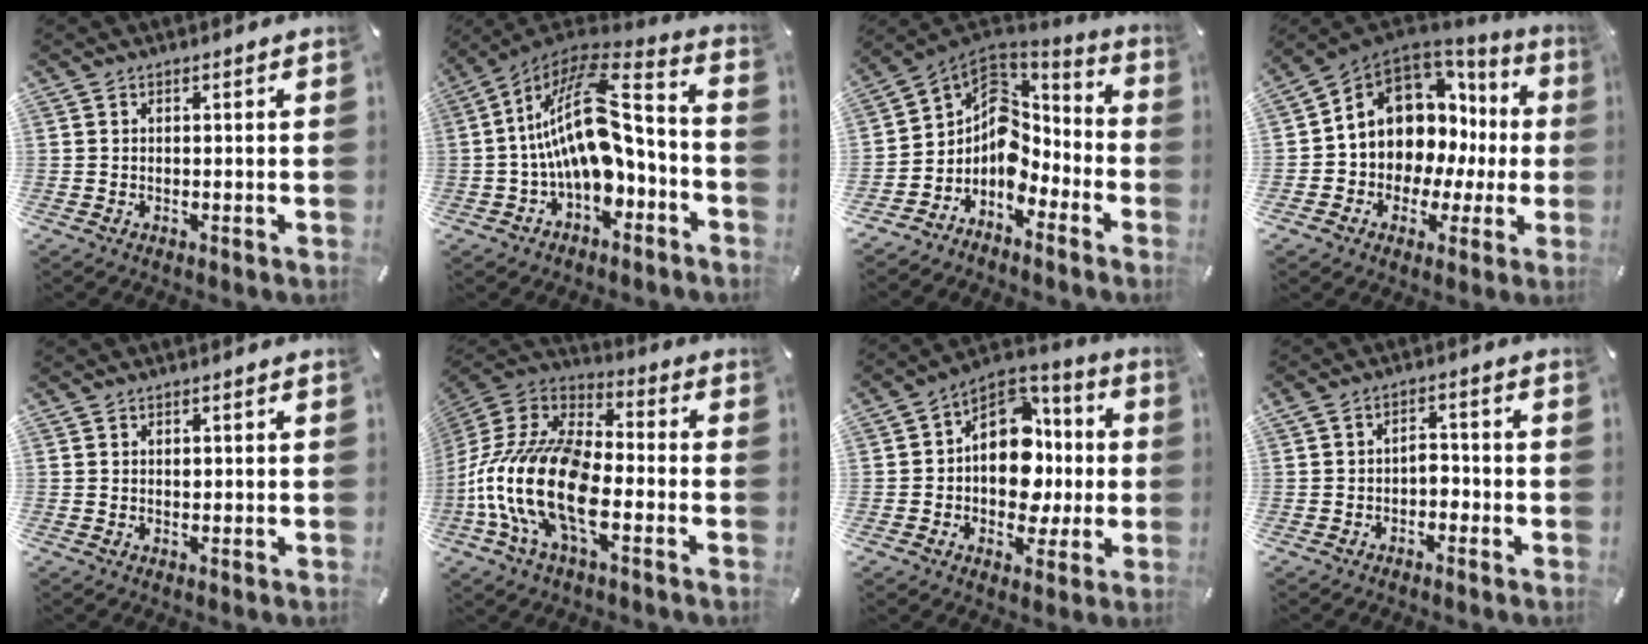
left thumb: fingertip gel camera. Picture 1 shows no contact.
{"total": 18.3, "force": [0.8, 10.3, 15.1], "torque": [-0.294, -0.009, 0.015]}
{"total": 8.5, "force": [-2.8, 7.4, 2.9], "torque": [-0.058, -0.015, -0.050]}
{"total": 10.7, "force": [3.6, 9.1, 4.4], "torque": [-0.085, -0.046, 0.073]}
{"total": 0.6, "force": [0.2, 0.5, 0.4], "torque": [-0.007, 0.000, 0.003]}
{"total": 19.9, "force": [-7.2, 10.5, 15.3], "torque": [-0.344, 0.012, -0.127]}
{"total": 16.2, "force": [-0.6, 12.7, 10.0], "torque": [-0.154, -0.002, -0.006]}
{"total": 3.6, "force": [-1.7, 2.4, 2.0], "torque": [-0.038, 0.015, -0.035]}